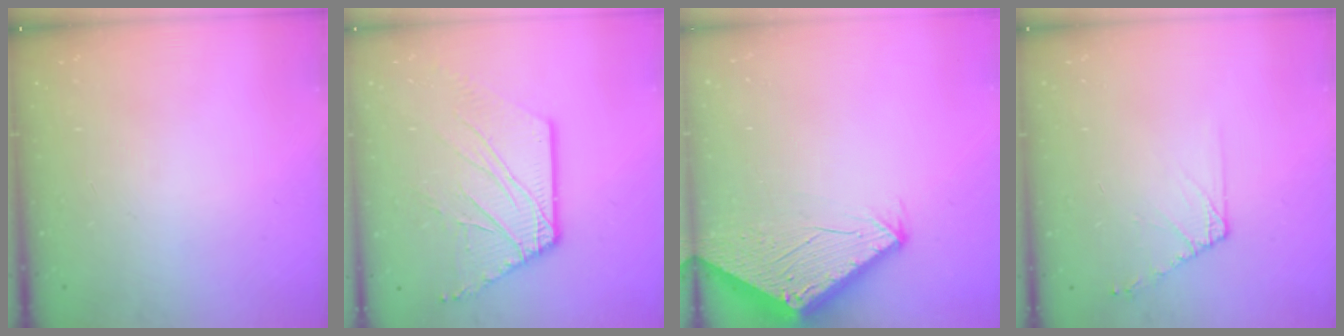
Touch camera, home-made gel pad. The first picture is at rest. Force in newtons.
{"total": 10.5, "press": 10.4, "slide": 1.5}
{"total": 2.8, "press": 2.8, "slide": 0.1}
{"total": 6.5, "press": 6.4, "slide": 1.1}